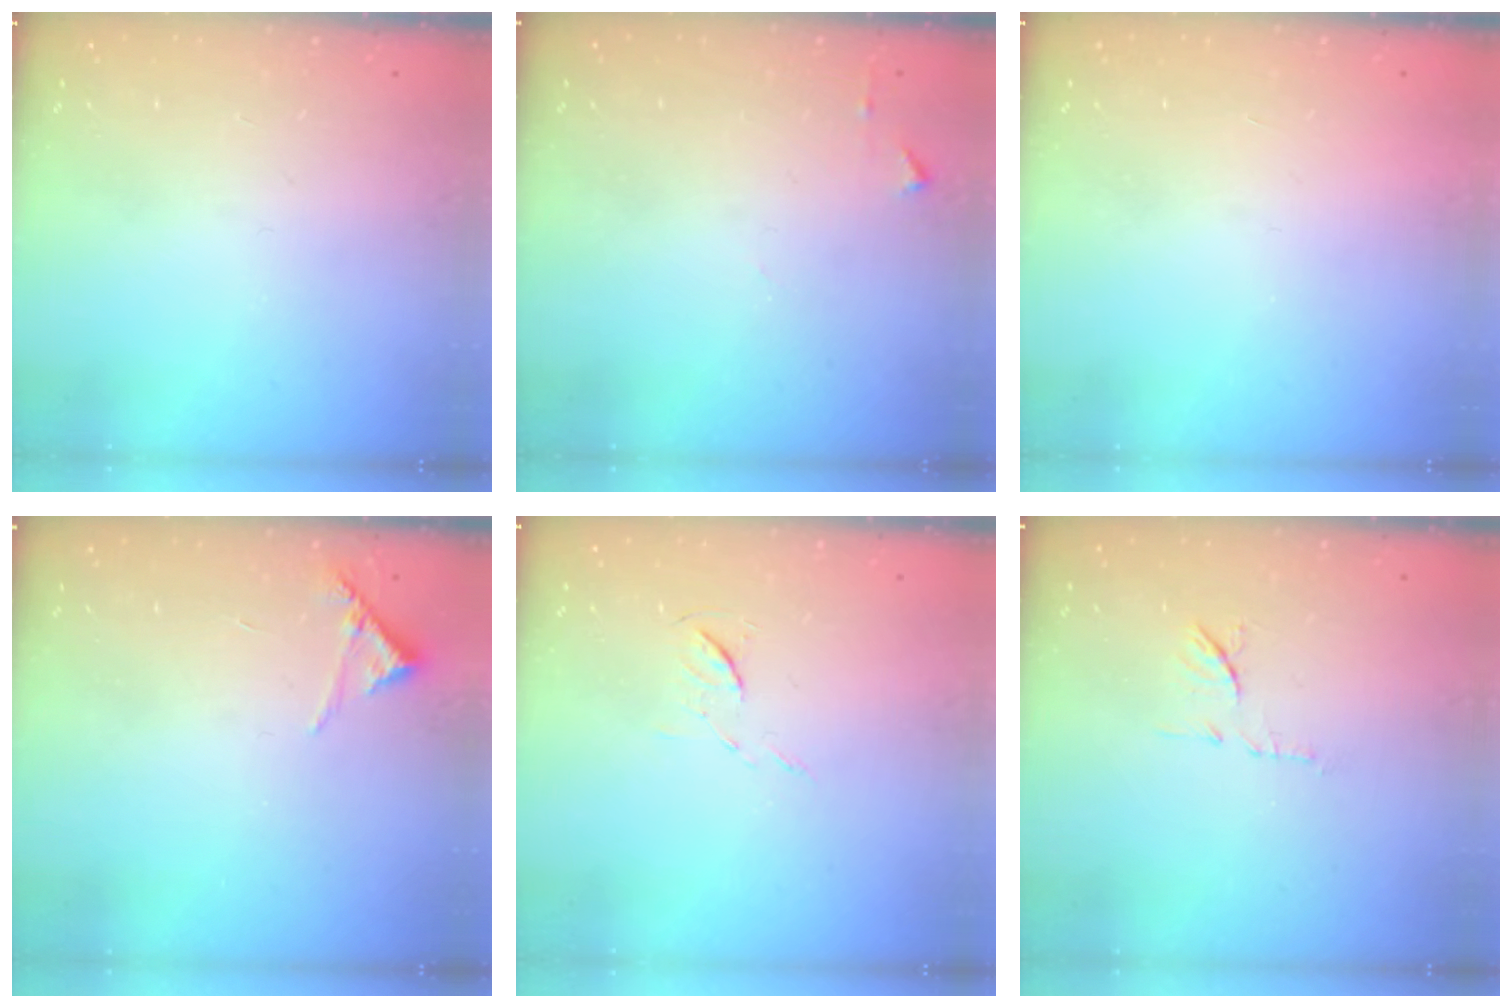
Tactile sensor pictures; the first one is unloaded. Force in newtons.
{"total": 5.1, "press": 5.1, "slide": 0.6}
{"total": 1.6, "press": 1.6, "slide": 0.1}
{"total": 6.4, "press": 6.4, "slide": 0.2}
{"total": 5.3, "press": 5.3, "slide": 0.5}
{"total": 7.1, "press": 7.1, "slide": 1.0}